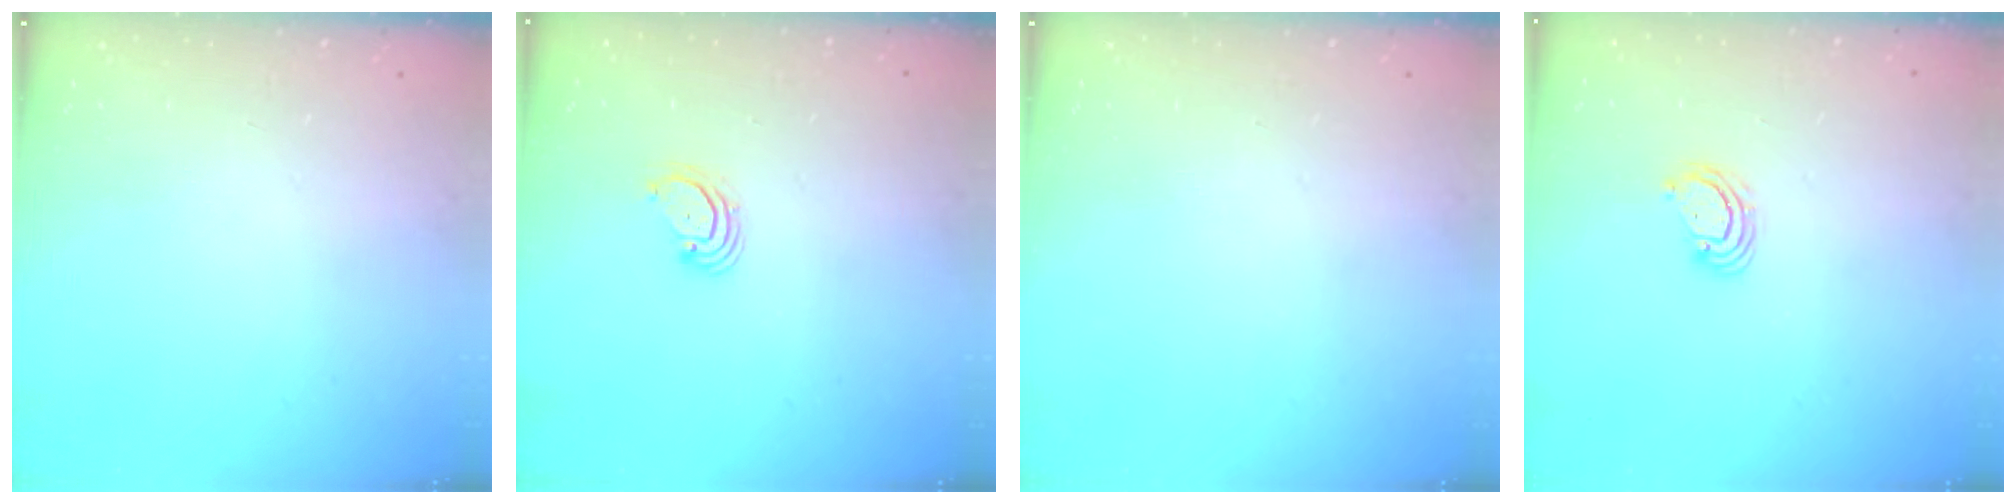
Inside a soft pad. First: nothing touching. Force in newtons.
{"total": 3.0, "press": 3.0, "slide": 0.3}
{"total": 0.0}
{"total": 2.9, "press": 2.9, "slide": 0.3}